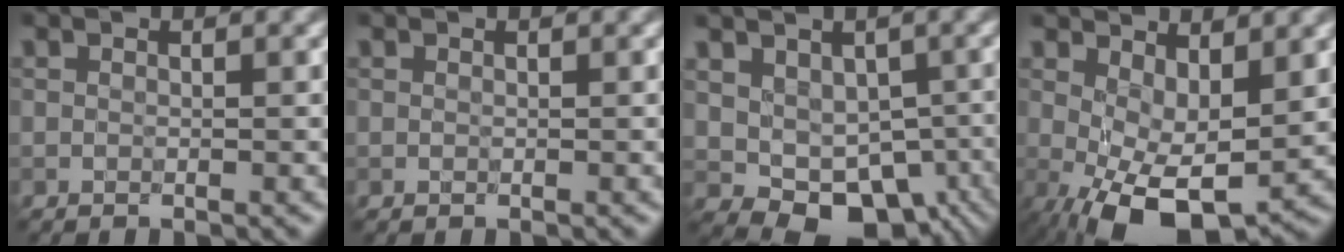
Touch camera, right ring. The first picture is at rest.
{"total": 0.0}
{"total": 6.6, "force": [-1.8, 4.9, 4.0], "torque": [-0.053, -0.011, -0.012]}
{"total": 7.5, "force": [-0.7, 3.8, 6.5], "torque": [-0.119, -0.014, -0.004]}